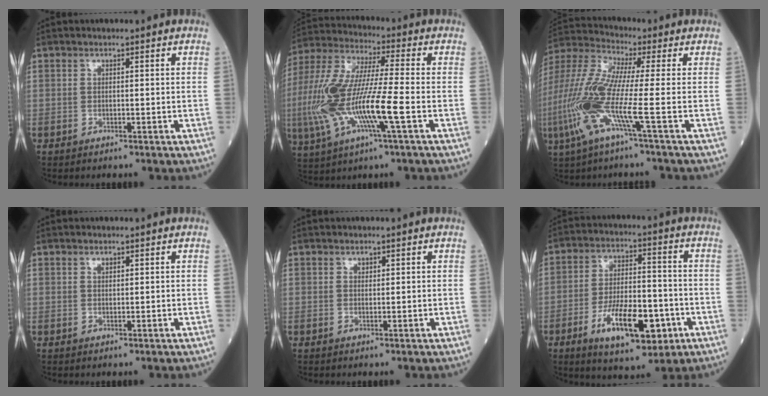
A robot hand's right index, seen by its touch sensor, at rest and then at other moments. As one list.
[{"total": 17.0, "force": [-3.8, 2.0, 16.4], "torque": [-0.360, -0.011, -0.074]}, {"total": 13.1, "force": [-3.7, 0.3, 12.5], "torque": [-0.288, -0.004, -0.088]}, {"total": 0.6, "force": [0.4, 0.3, 0.3], "torque": [-0.005, -0.003, 0.006]}, {"total": 0.5, "force": [0.4, 0.4, 0.2], "torque": [-0.001, -0.002, 0.004]}, {"total": 13.2, "force": [-5.3, 4.8, 11.0], "torque": [-0.192, -0.001, -0.081]}]